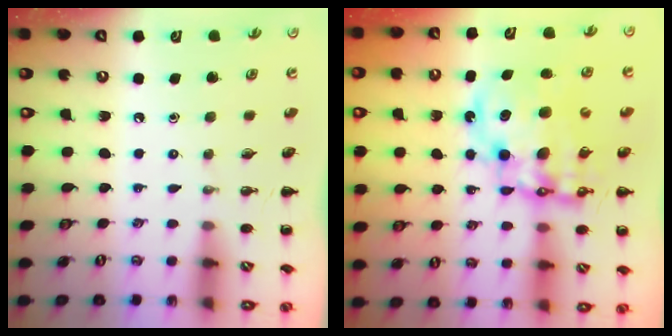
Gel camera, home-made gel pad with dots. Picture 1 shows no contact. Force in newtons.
{"total": 16.1, "press": 15.7, "slide": 3.6}